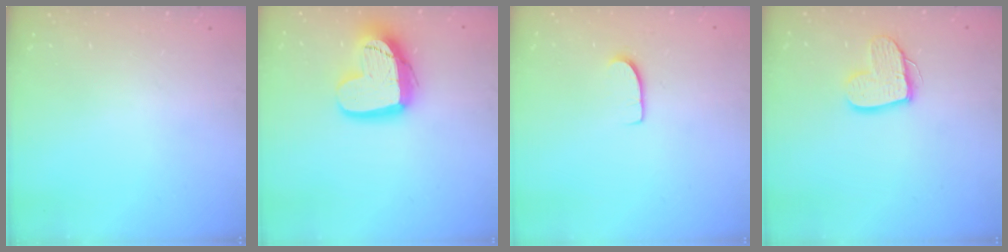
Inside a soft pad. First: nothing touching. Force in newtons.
{"total": 19.0, "press": 18.9, "slide": 1.6}
{"total": 6.7, "press": 6.7, "slide": 0.3}
{"total": 11.8, "press": 11.7, "slide": 1.2}